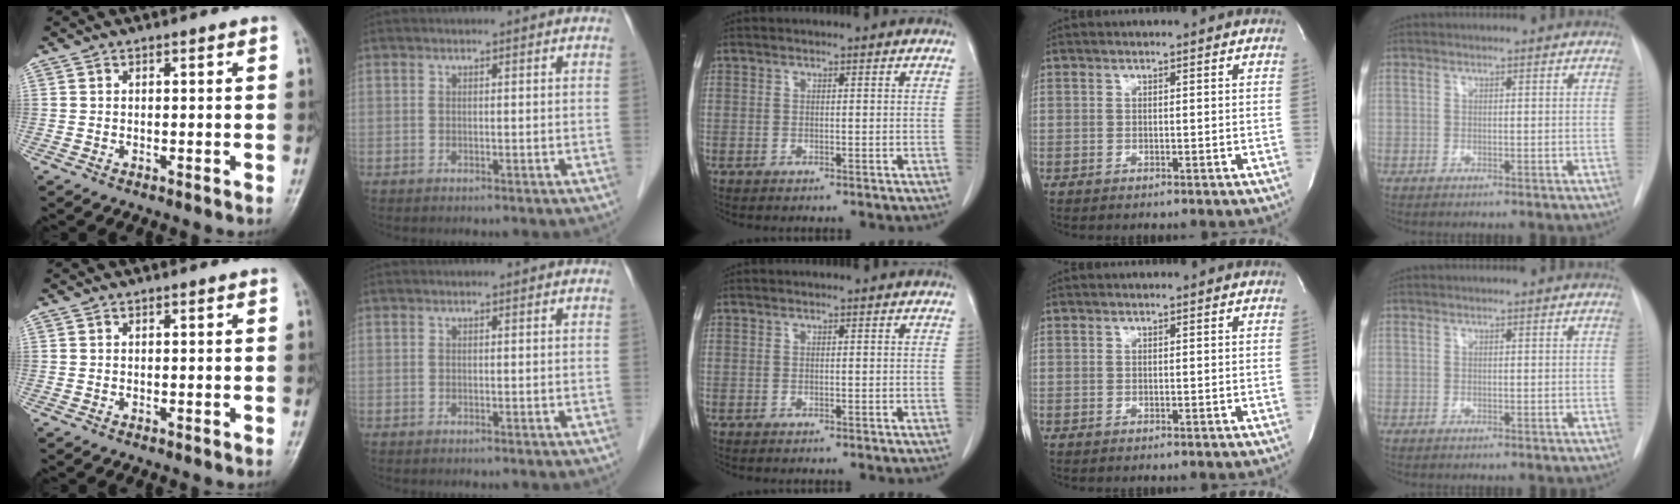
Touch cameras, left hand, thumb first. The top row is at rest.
{}